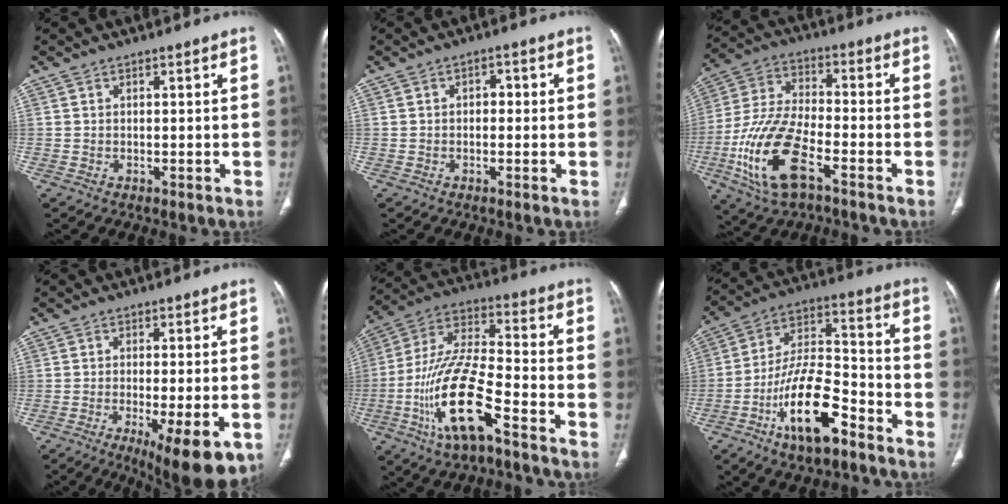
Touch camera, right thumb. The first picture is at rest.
{"total": 2.2, "force": [0.0, 1.5, 1.6], "torque": [-0.012, 0.008, -0.006]}
{"total": 16.8, "force": [-7.2, 7.1, 13.4], "torque": [-0.282, 0.021, -0.133]}
{"total": 13.5, "force": [-5.9, 3.9, 11.4], "torque": [-0.138, -0.009, -0.077]}
{"total": 17.4, "force": [-7.9, 5.1, 14.7], "torque": [-0.301, 0.044, -0.145]}
{"total": 14.5, "force": [-7.7, 5.6, 11.0], "torque": [-0.193, 0.051, -0.133]}